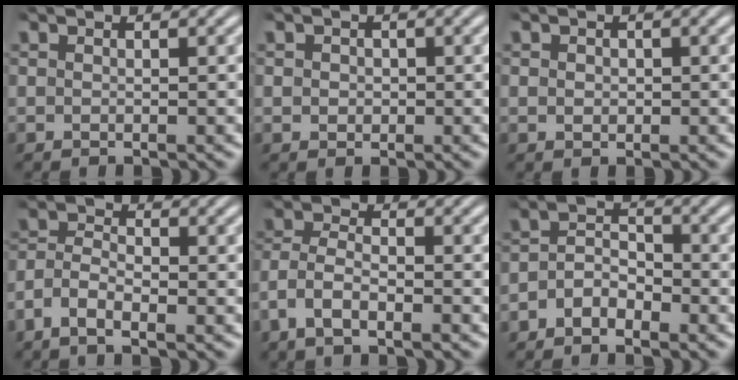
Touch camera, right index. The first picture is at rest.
{"total": 1.3, "force": [0.1, 1.3, 0.3], "torque": [-0.008, 0.002, 0.000]}
{"total": 0.7, "force": [0.1, 0.7, 0.3], "torque": [-0.011, -0.002, 0.005]}
{"total": 3.9, "force": [-1.5, 3.0, 2.0], "torque": [-0.053, -0.007, -0.035]}
{"total": 4.1, "force": [-1.3, 3.2, 2.2], "torque": [-0.068, -0.013, -0.023]}
{"total": 3.9, "force": [-2.1, 2.9, 1.5], "torque": [-0.023, -0.001, -0.046]}